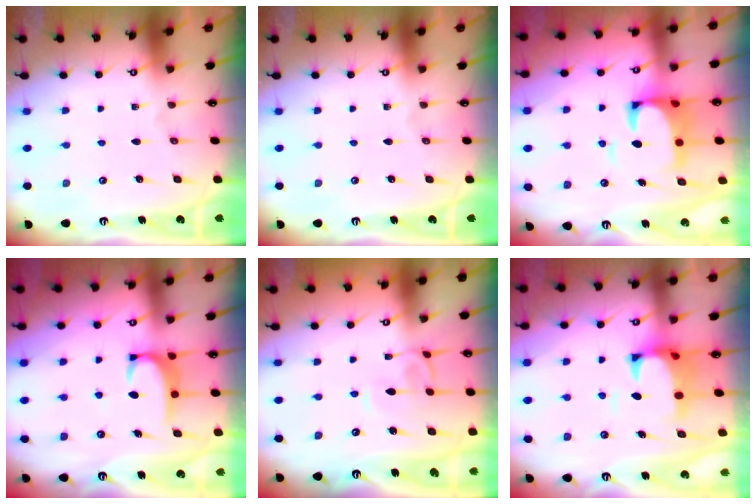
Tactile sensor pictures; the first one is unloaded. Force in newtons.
{"total": 0.0}
{"total": 4.6, "press": 4.4, "slide": 1.2}
{"total": 2.9, "press": 2.8, "slide": 0.5}
{"total": 2.9, "press": 2.9, "slide": 0.2}
{"total": 2.6, "press": 2.4, "slide": 1.1}